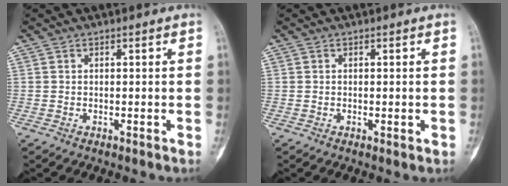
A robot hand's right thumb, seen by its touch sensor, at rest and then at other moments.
{"total": 1.1, "force": [-0.2, 0.5, 1.0], "torque": [-0.012, -0.003, -0.002]}